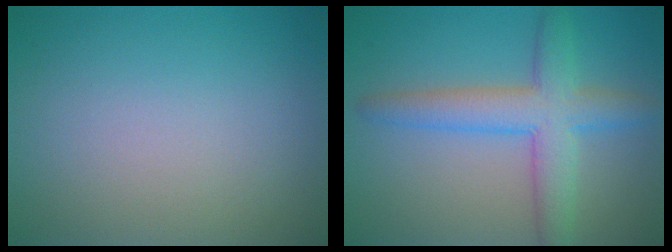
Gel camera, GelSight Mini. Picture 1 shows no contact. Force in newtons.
{"total": 5.4, "press": 5.4, "slide": 0.1}